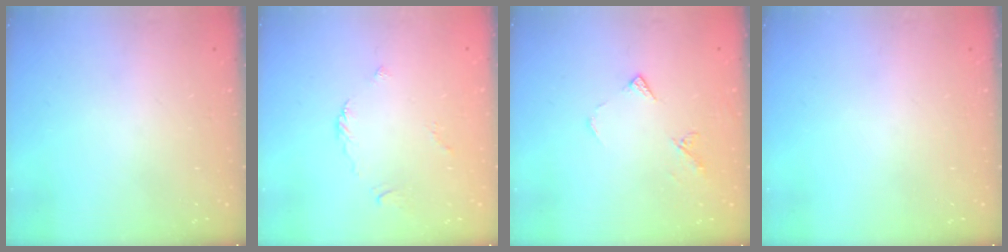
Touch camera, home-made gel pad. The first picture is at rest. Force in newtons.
{"total": 2.7, "press": 2.7, "slide": 0.5}
{"total": 6.8, "press": 6.8, "slide": 0.6}
{"total": 0.0}